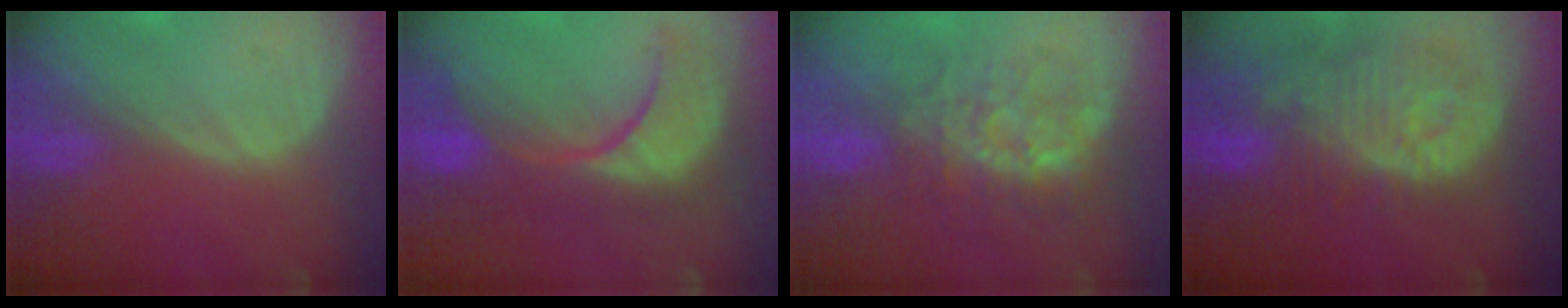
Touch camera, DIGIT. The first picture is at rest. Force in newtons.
{"total": 10.9, "press": 10.2, "slide": 3.9}
{"total": 8.8, "press": 7.5, "slide": 4.7}
{"total": 12.1, "press": 11.0, "slide": 5.0}